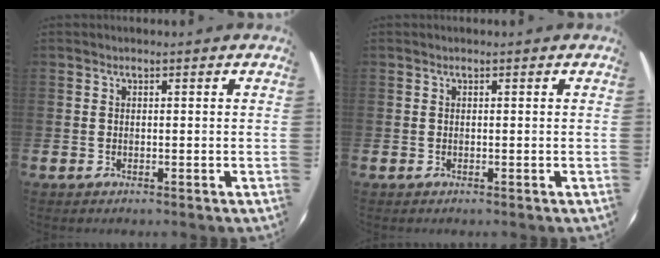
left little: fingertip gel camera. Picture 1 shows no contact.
{"total": 0.0}